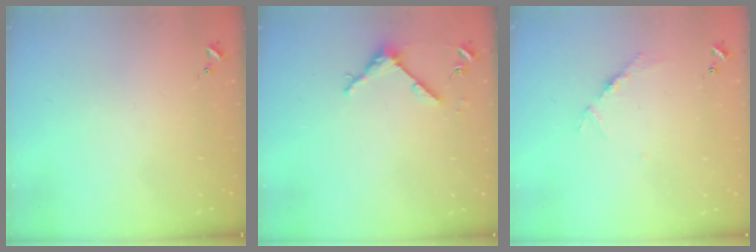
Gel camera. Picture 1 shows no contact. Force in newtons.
{"total": 4.5, "press": 4.5, "slide": 0.5}
{"total": 3.9, "press": 3.8, "slide": 0.5}